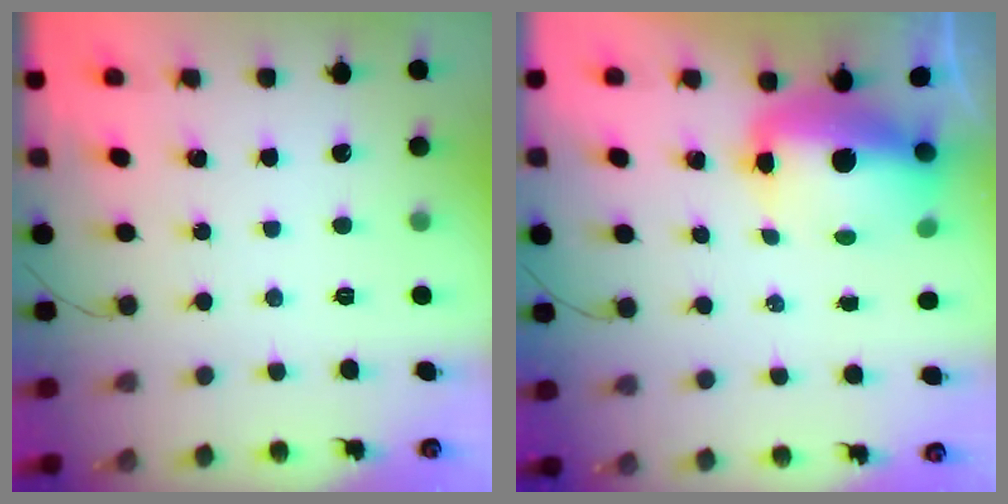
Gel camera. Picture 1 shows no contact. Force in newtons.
{"total": 12.2, "press": 11.8, "slide": 2.9}